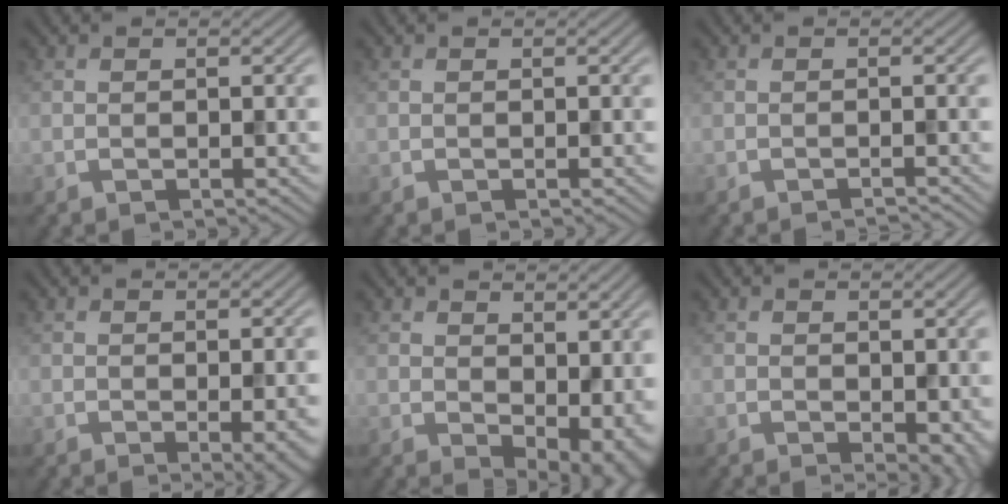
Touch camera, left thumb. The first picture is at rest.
{"total": 0.0}
{"total": 0.9, "force": [-0.8, 0.0, 0.4], "torque": [0.000, 0.001, -0.019]}
{"total": 3.3, "force": [-0.7, 0.8, 3.1], "torque": [-0.040, -0.006, -0.010]}
{"total": 8.0, "force": [0.6, 4.9, 6.3], "torque": [-0.089, -0.023, 0.024]}
{"total": 3.6, "force": [-0.7, 2.1, 2.8], "torque": [-0.034, -0.015, -0.003]}